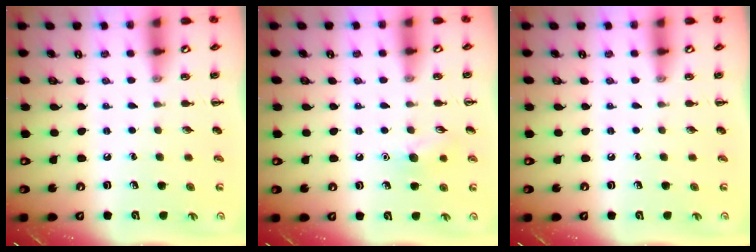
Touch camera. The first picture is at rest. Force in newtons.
{"total": 7.2, "press": 7.0, "slide": 1.7}
{"total": 0.0}